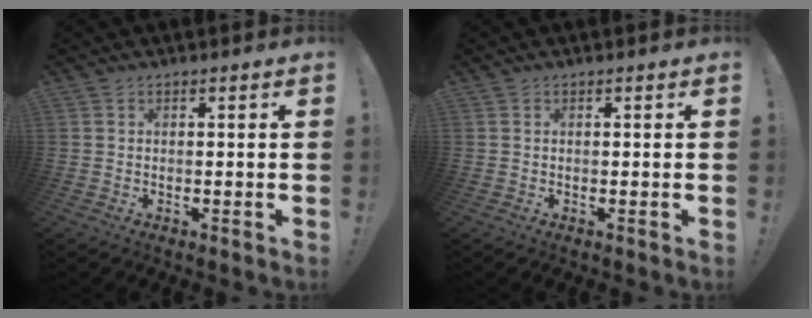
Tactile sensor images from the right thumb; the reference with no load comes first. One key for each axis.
{"total": 0.0}